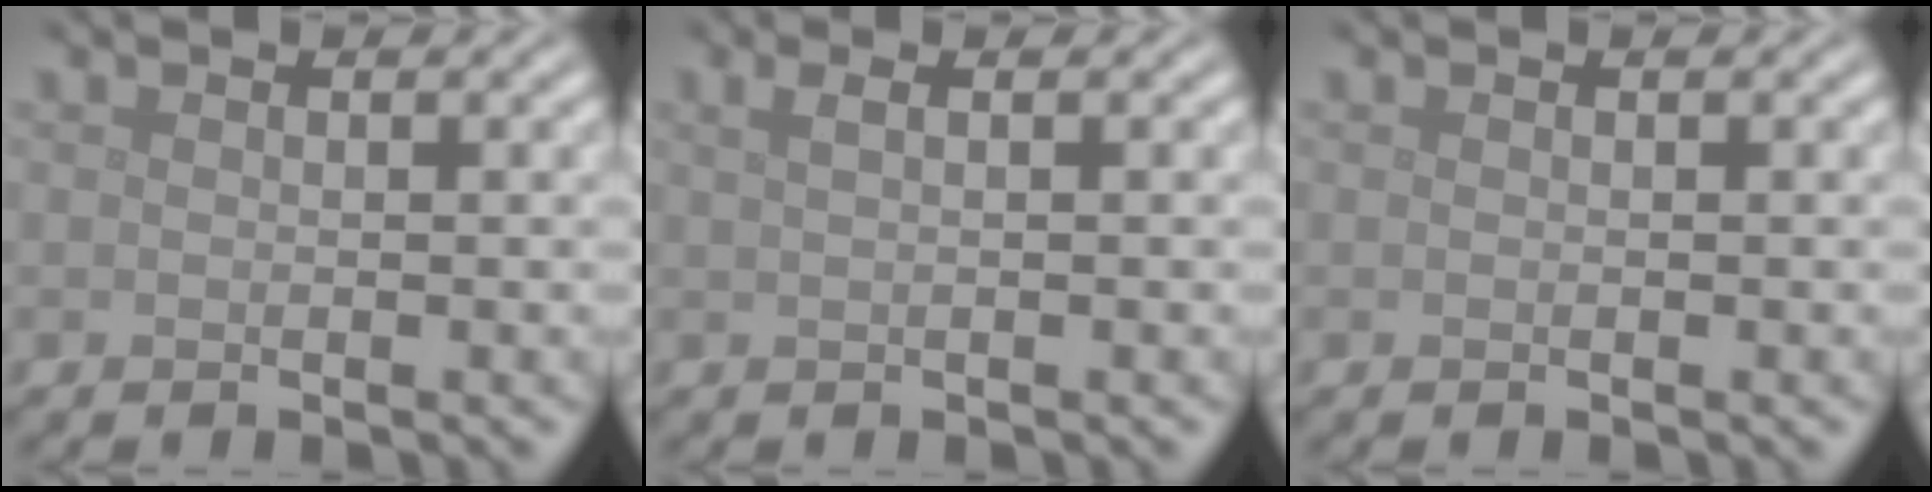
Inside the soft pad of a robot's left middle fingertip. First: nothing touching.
{"total": 2.3, "force": [1.0, 1.0, 1.7], "torque": [-0.019, 0.003, 0.000]}
{"total": 0.0}